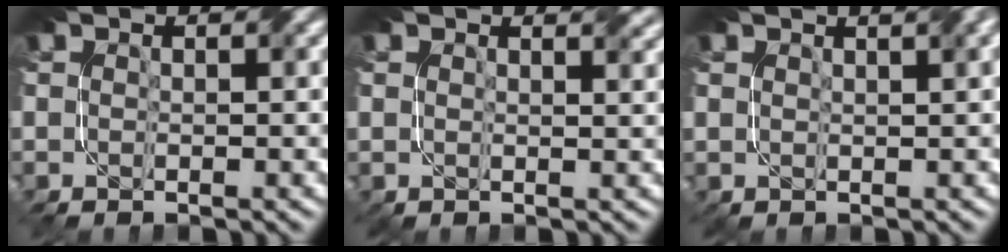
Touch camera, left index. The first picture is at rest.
{"total": 1.9, "force": [1.8, 0.6, 0.2], "torque": [-0.006, -0.005, 0.026]}
{"total": 2.9, "force": [2.0, 1.1, 1.9], "torque": [-0.014, 0.013, 0.024]}